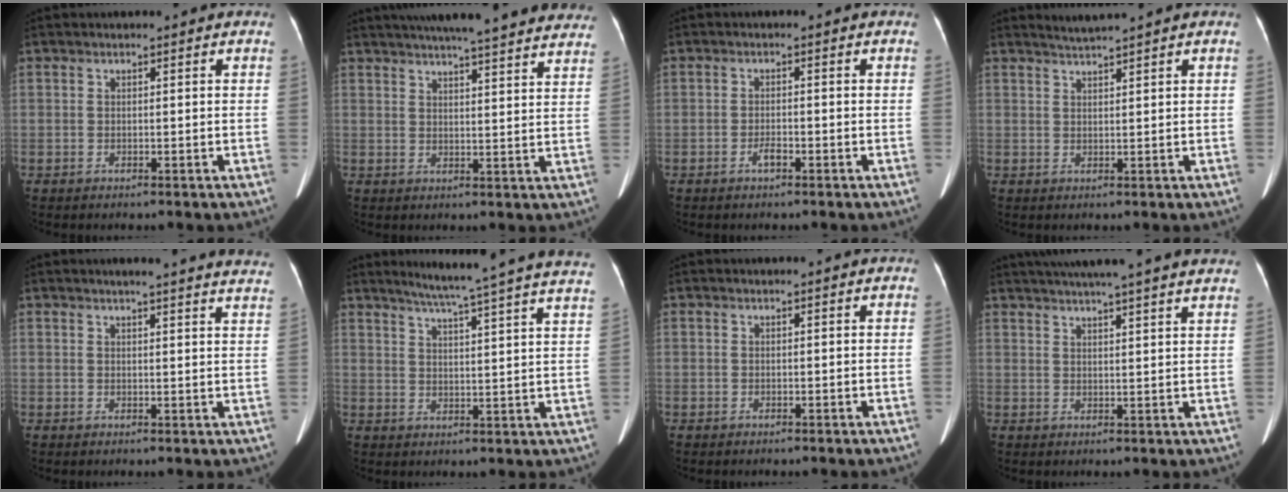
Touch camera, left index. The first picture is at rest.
{"total": 25.0, "force": [22.3, 2.1, 11.1], "torque": [-0.169, -0.004, 0.271]}
{"total": 1.6, "force": [-1.1, 0.4, 1.1], "torque": [-0.022, -0.001, -0.017]}
{"total": 2.0, "force": [1.8, -0.9, 0.3], "torque": [-0.010, 0.000, 0.040]}
{"total": 15.6, "force": [14.5, 0.5, 5.7], "torque": [-0.065, -0.030, 0.155]}
{"total": 21.7, "force": [19.2, -1.5, 10.1], "torque": [-0.152, -0.039, 0.235]}
{"total": 0.0}
{"total": 18.9, "force": [16.5, 0.0, 9.1], "torque": [-0.150, 0.018, 0.210]}